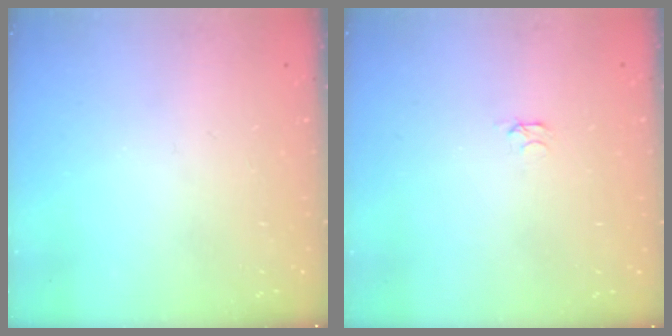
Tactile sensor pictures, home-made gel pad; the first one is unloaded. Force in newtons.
{"total": 2.4, "press": 2.3, "slide": 0.4}